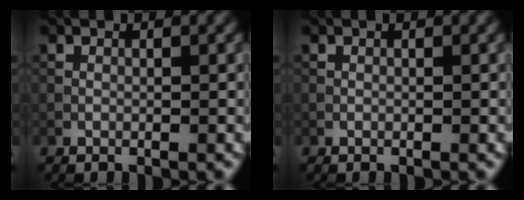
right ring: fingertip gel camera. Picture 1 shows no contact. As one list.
[{"total": 0.0}]